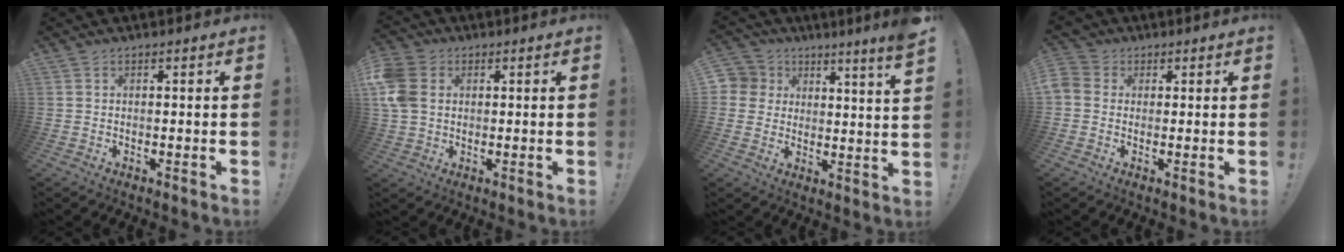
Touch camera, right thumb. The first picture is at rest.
{"total": 10.0, "force": [1.9, 7.7, 6.0], "torque": [-0.133, 0.006, 0.043]}
{"total": 6.2, "force": [4.8, 2.8, 2.9], "torque": [-0.058, -0.035, 0.093]}
{"total": 4.1, "force": [0.3, 3.8, 1.5], "torque": [-0.033, 0.005, 0.005]}